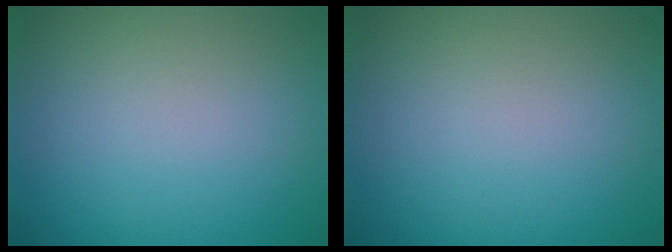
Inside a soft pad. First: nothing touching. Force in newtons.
{"total": 0.0}